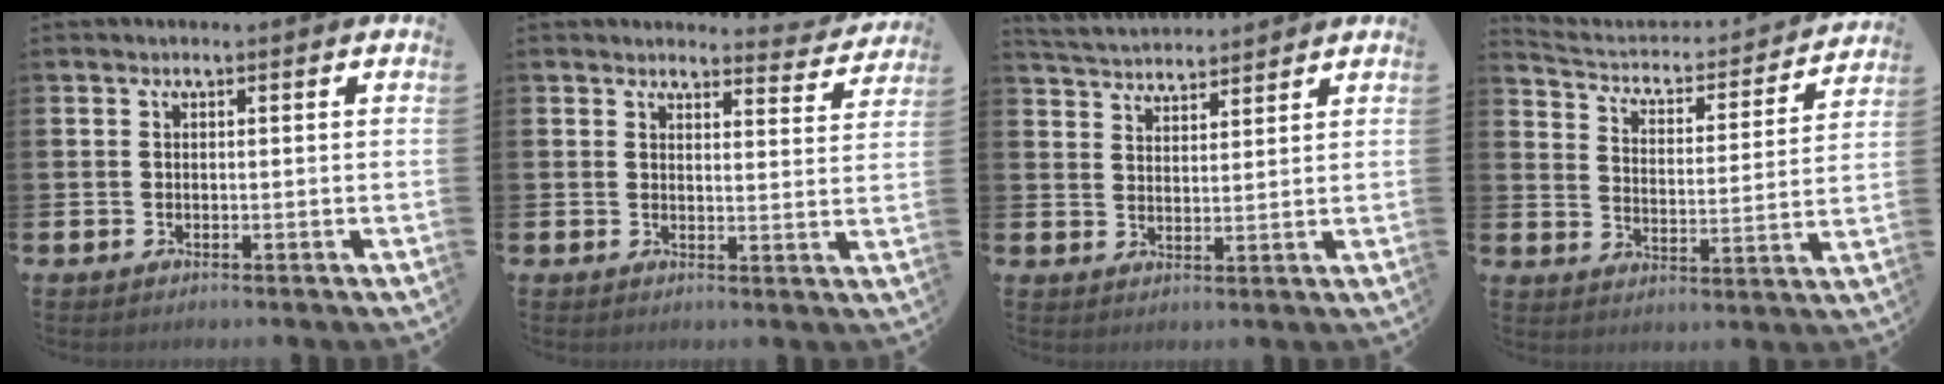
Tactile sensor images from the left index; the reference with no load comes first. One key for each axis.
{"total": 3.3, "fx": 3.2, "fy": 0.6, "fz": 0.1, "tx": 0.006, "ty": -0.028, "tz": 0.053}
{"total": 4.1, "fx": 4.1, "fy": 0.5, "fz": -0.3, "tx": -0.014, "ty": -0.021, "tz": 0.075}
{"total": 3.9, "fx": 3.5, "fy": 1.7, "fz": 0.8, "tx": -0.044, "ty": -0.035, "tz": 0.048}